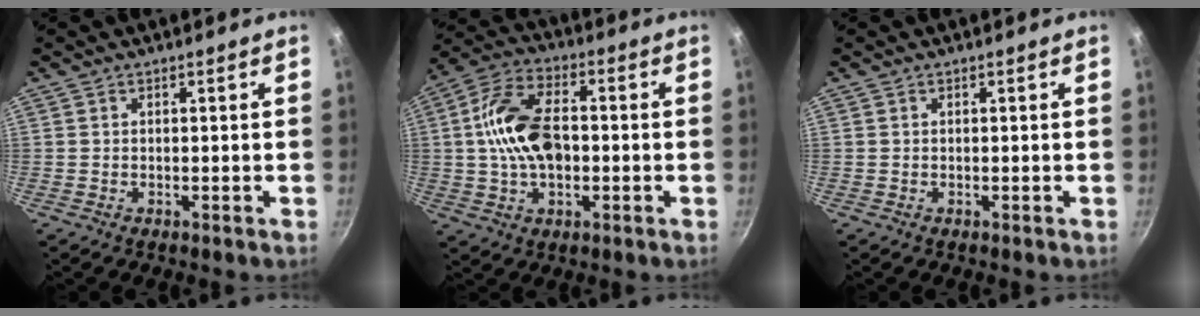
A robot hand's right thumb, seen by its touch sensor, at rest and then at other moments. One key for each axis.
{"total": 14.3, "fx": 0.0, "fy": 8.6, "fz": 11.5, "tx": -0.201, "ty": 0.029, "tz": -0.015}
{"total": 0.0}